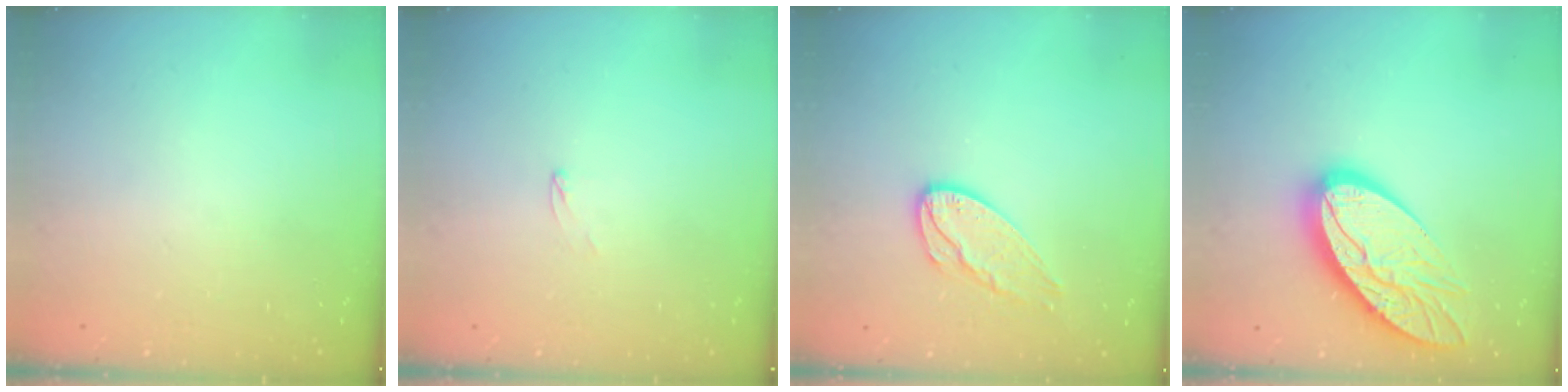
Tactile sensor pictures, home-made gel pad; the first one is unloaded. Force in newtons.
{"total": 2.2, "press": 2.2, "slide": 0.2}
{"total": 9.5, "press": 9.5, "slide": 0.4}
{"total": 17.2, "press": 17.2, "slide": 1.5}